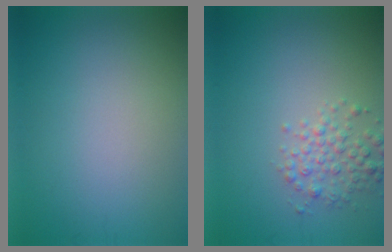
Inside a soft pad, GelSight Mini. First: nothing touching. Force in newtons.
{"total": 2.7, "press": 2.7, "slide": 0.1}